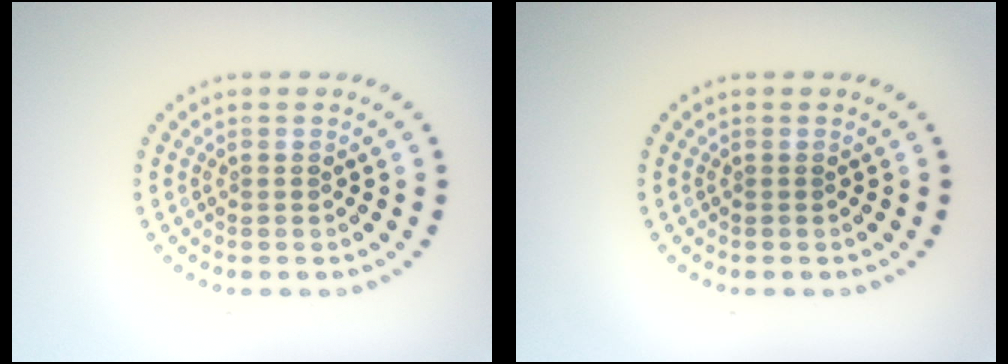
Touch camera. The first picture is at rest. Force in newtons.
{"total": 0.0}